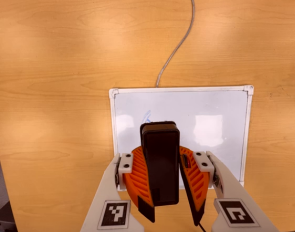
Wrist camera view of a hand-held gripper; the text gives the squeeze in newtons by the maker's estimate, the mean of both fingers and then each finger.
{"total": 13.9, "left": 12.6, "right": 15.2}